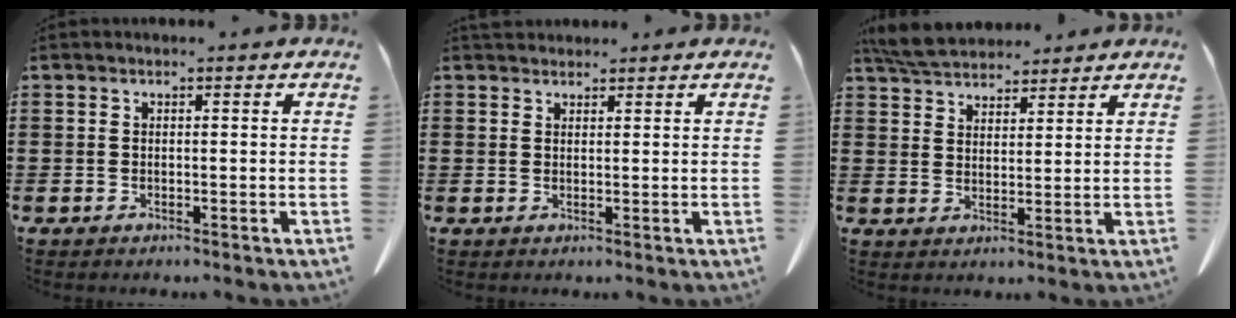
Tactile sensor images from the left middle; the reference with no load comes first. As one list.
[{"total": 1.6, "force": [1.6, 0.5, 0.0], "torque": [-0.005, 0.000, 0.032]}, {"total": 5.8, "force": [5.4, 1.5, 1.4], "torque": [-0.046, -0.014, 0.102]}]